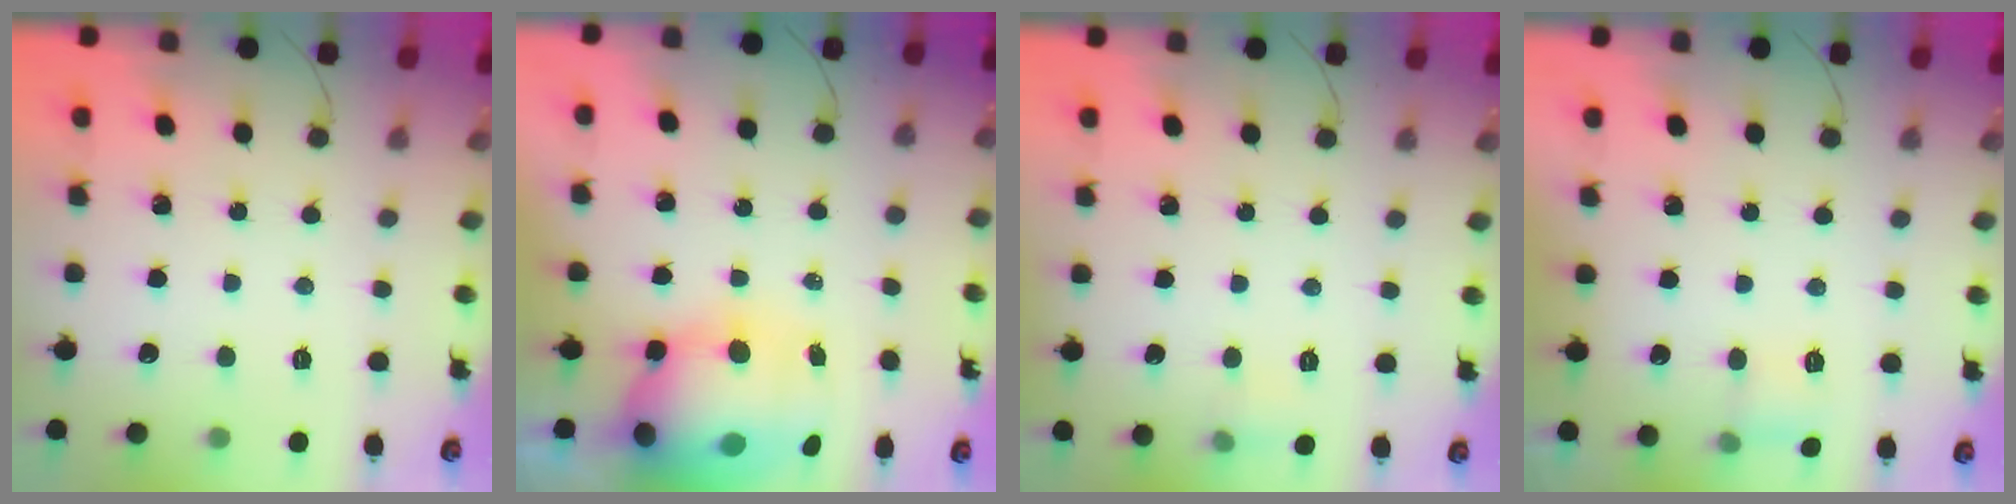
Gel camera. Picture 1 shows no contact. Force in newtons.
{"total": 17.9, "press": 15.8, "slide": 8.4}
{"total": 7.6, "press": 4.0, "slide": 6.5}
{"total": 3.9, "press": 3.7, "slide": 1.3}